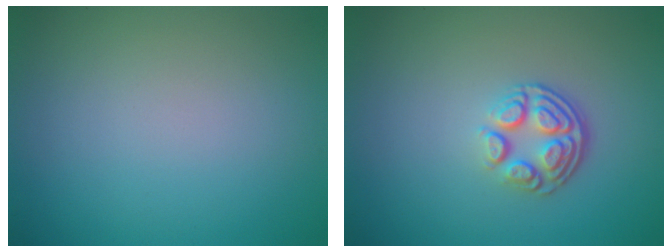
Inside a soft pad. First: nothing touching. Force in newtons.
{"total": 3.7, "press": 2.5, "slide": 2.7}